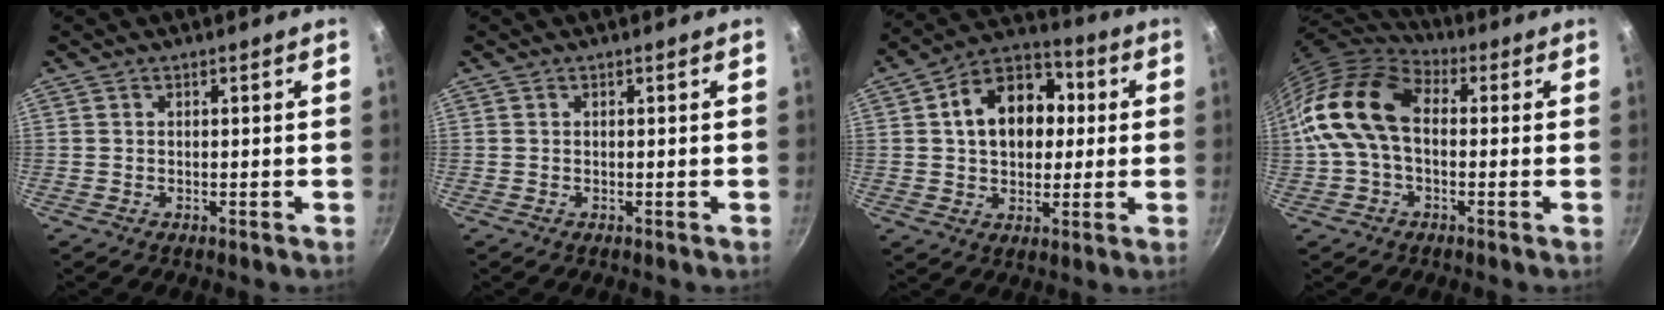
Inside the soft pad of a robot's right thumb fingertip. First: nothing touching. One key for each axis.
{"total": 0.0}
{"total": 15.4, "fx": 2.5, "fy": 11.1, "fz": 10.3, "tx": -0.126, "ty": 0.024, "tz": 0.026}
{"total": 15.5, "fx": 0.4, "fy": 10.3, "fz": 11.5, "tx": -0.203, "ty": 0.034, "tz": -0.011}